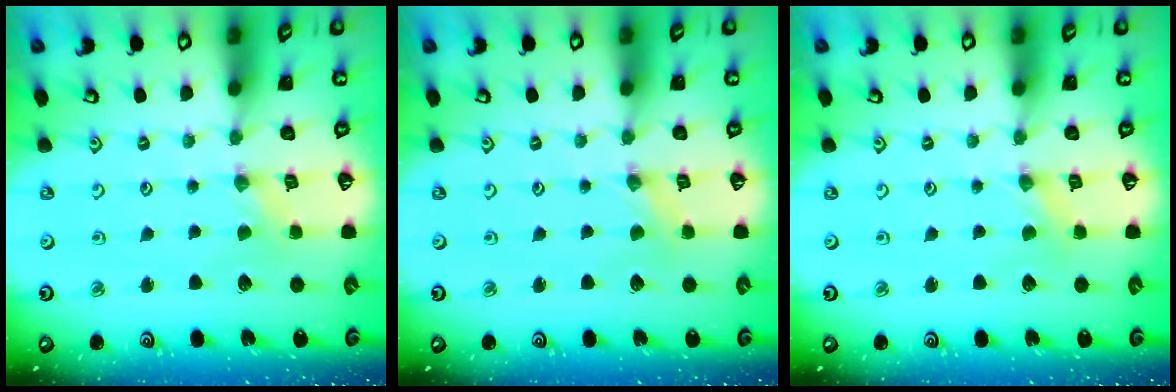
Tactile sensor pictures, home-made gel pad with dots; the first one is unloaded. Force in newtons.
{"total": 0.0}
{"total": 0.0}